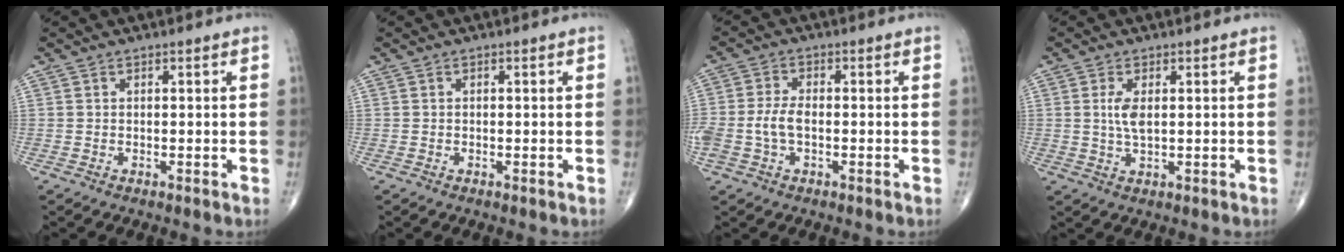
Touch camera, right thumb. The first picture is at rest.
{"total": 0.0}
{"total": 5.4, "force": [-1.1, 3.1, 4.3], "torque": [-0.108, 0.015, -0.021]}
{"total": 3.8, "force": [0.6, 1.6, 3.4], "torque": [-0.073, -0.004, 0.014]}